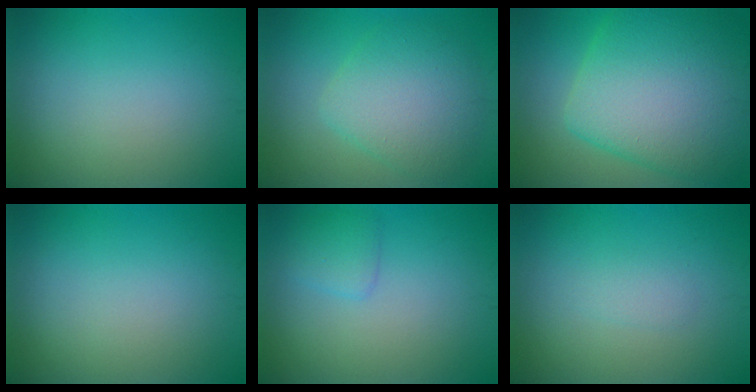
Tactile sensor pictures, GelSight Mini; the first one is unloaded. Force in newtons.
{"total": 5.4, "press": 5.4, "slide": 0.3}
{"total": 12.9, "press": 12.9, "slide": 0.4}
{"total": 0.0}
{"total": 1.6, "press": 1.6, "slide": 0.0}
{"total": 1.0, "press": 1.0, "slide": 0.1}